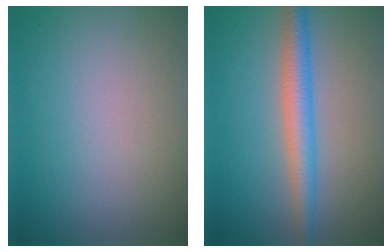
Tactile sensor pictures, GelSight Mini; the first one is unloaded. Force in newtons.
{"total": 4.0, "press": 4.0, "slide": 0.0}